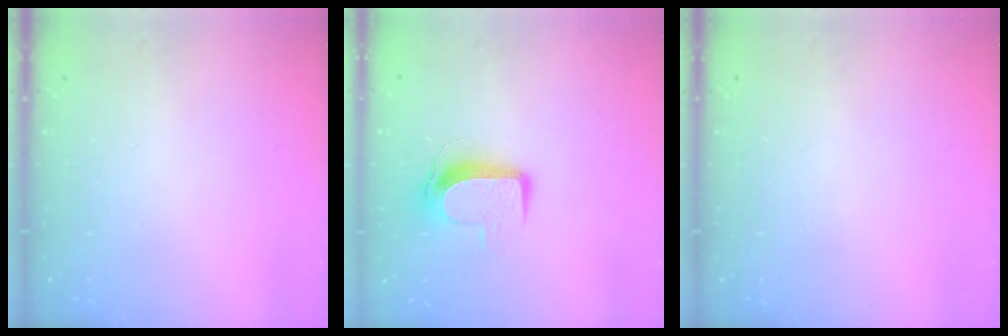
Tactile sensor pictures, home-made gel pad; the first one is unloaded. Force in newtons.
{"total": 9.3, "press": 9.2, "slide": 0.9}
{"total": 0.0}